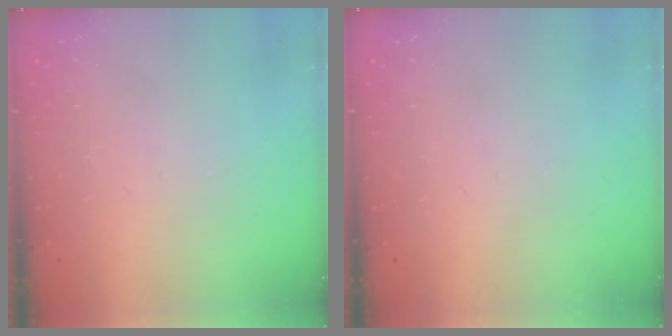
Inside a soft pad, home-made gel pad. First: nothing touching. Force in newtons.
{"total": 0.0}